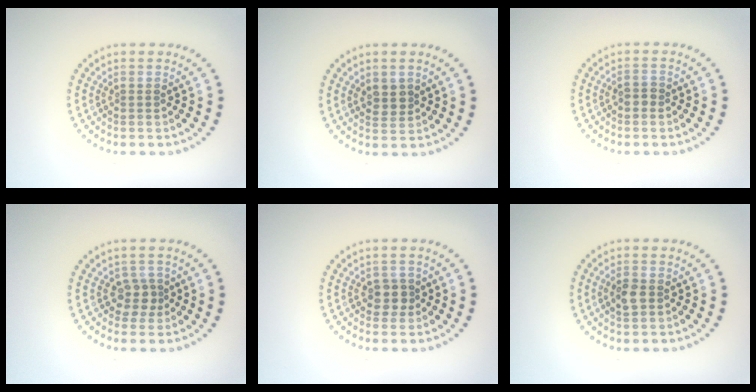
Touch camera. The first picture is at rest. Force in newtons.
{"total": 1.9, "press": 1.8, "slide": 0.6}
{"total": 1.2, "press": 1.1, "slide": 0.4}
{"total": 1.9, "press": 1.7, "slide": 1.0}
{"total": 1.8, "press": 1.6, "slide": 0.7}
{"total": 1.9, "press": 1.9, "slide": 0.2}